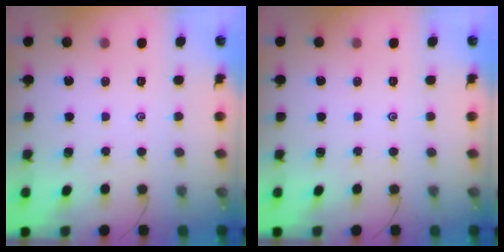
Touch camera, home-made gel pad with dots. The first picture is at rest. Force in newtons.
{"total": 0.0}